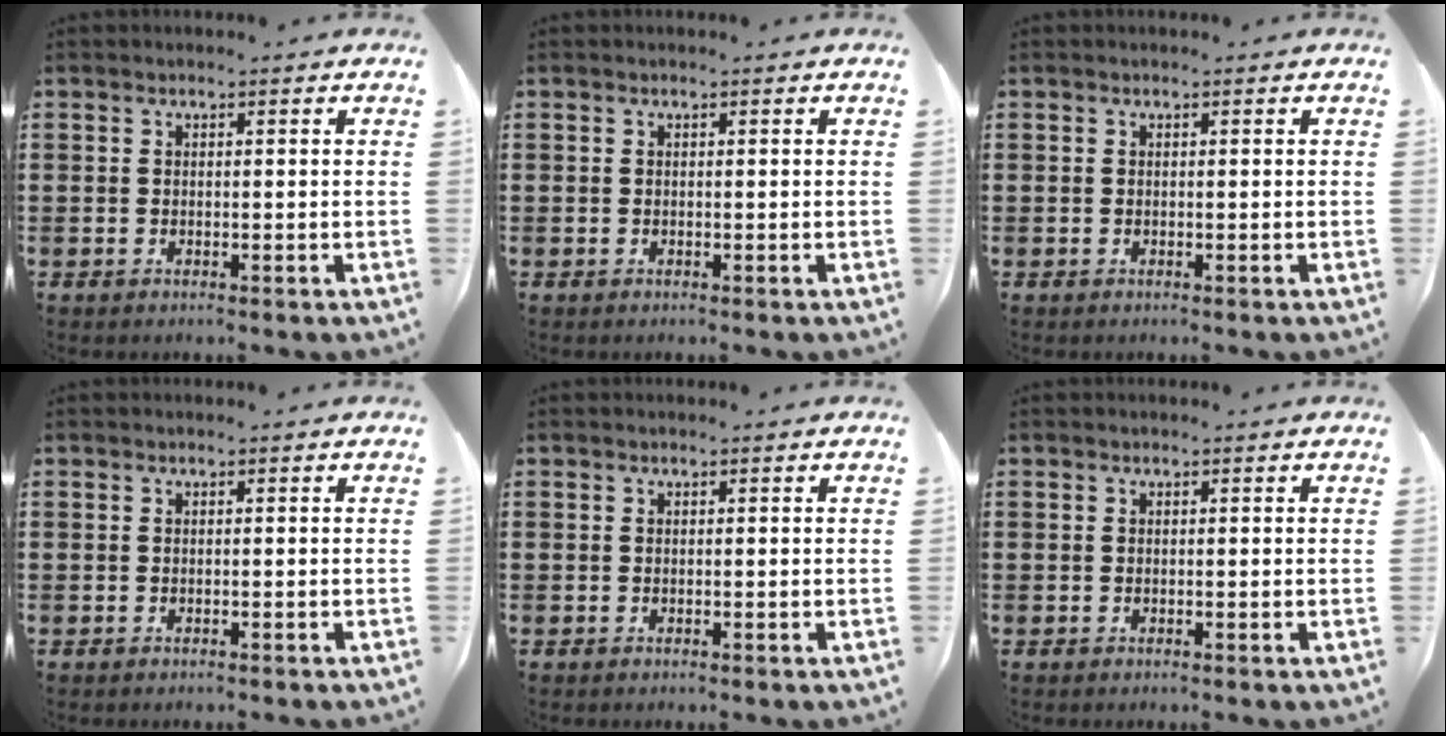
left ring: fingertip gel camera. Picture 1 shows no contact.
{"total": 0.0}
{"total": 0.0}
{"total": 0.0}
{"total": 0.0}
{"total": 0.0}